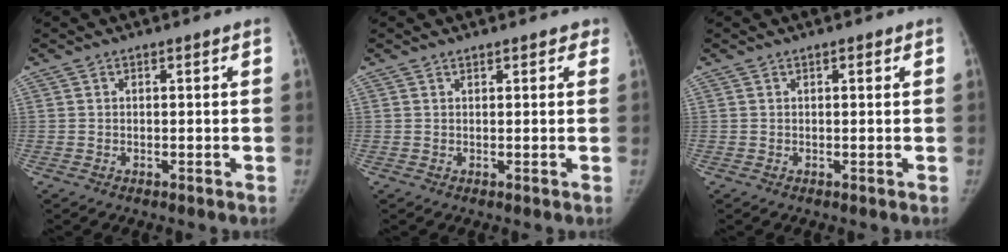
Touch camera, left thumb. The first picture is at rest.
{"total": 2.1, "force": [1.6, 1.1, 0.7], "torque": [0.014, -0.003, 0.014]}
{"total": 1.2, "force": [0.7, 0.6, 0.8], "torque": [-0.007, 0.000, 0.007]}